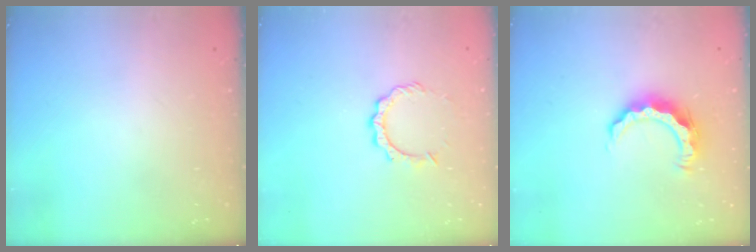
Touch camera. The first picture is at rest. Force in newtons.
{"total": 5.5, "press": 5.5, "slide": 0.3}
{"total": 8.2, "press": 8.2, "slide": 0.4}